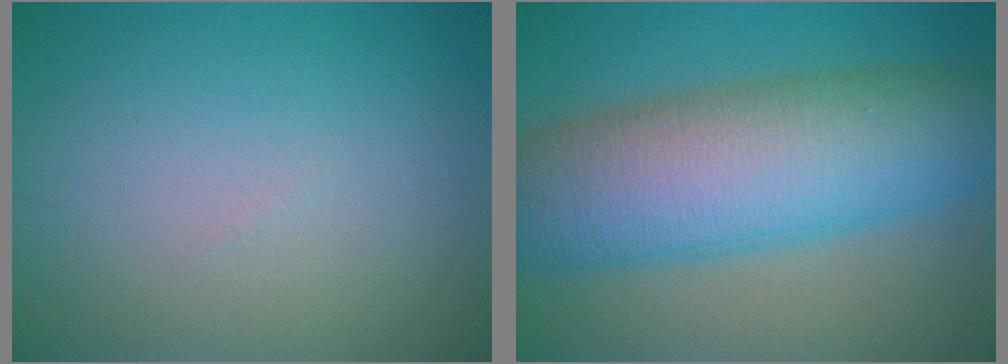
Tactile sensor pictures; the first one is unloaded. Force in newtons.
{"total": 13.0, "press": 13.0, "slide": 0.1}